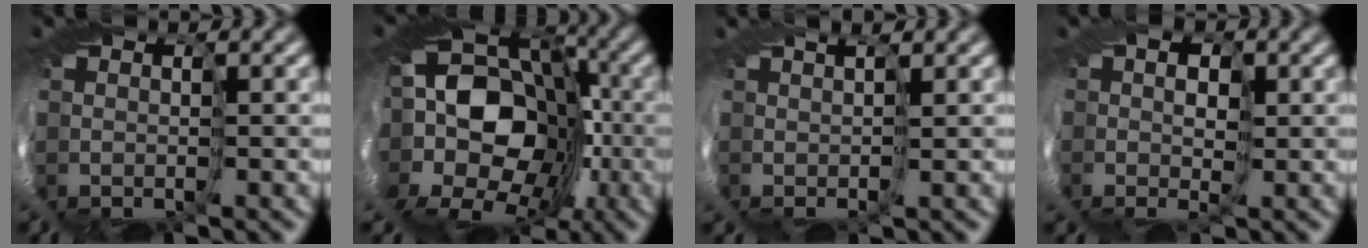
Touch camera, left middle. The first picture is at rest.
{"total": 14.6, "force": [-3.2, 11.9, 7.9], "torque": [-0.123, 0.023, -0.107]}
{"total": 2.8, "force": [1.6, -2.2, -0.9], "torque": [0.025, 0.022, 0.003]}
{"total": 0.8, "force": [0.7, -0.1, 0.4], "torque": [0.021, 0.016, -0.007]}